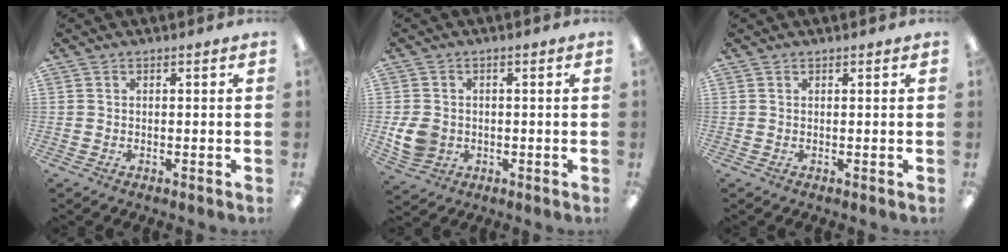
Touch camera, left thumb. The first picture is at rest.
{"total": 6.5, "force": [-0.5, 5.6, 3.3], "torque": [-0.071, 0.008, -0.007]}
{"total": 0.0}